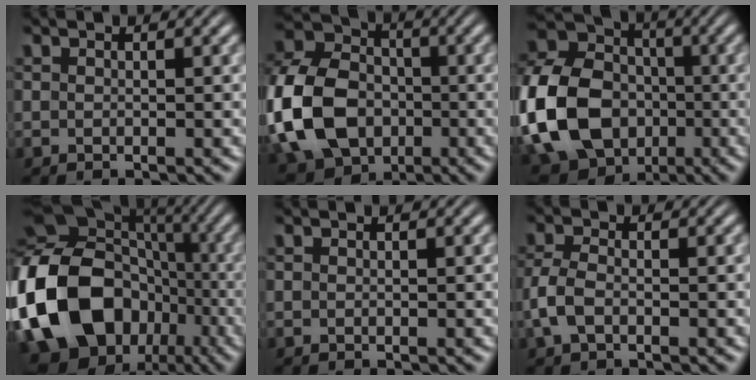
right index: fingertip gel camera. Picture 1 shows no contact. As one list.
[{"total": 13.7, "force": [-2.4, 11.8, 6.6], "torque": [-0.171, -0.059, -0.033]}, {"total": 18.6, "force": [-4.3, 16.4, 7.6], "torque": [-0.205, -0.071, -0.070]}, {"total": 20.7, "force": [-3.7, 16.3, 12.1], "torque": [-0.276, -0.074, -0.038]}, {"total": 0.0}, {"total": 2.7, "force": [-0.9, 1.8, 1.8], "torque": [-0.057, -0.009, -0.012]}]